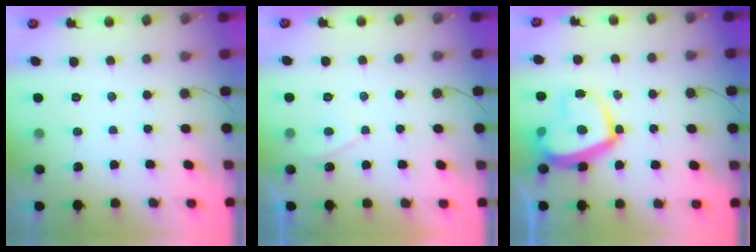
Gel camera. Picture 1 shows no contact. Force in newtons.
{"total": 2.3, "press": 2.2, "slide": 0.4}
{"total": 14.8, "press": 14.7, "slide": 1.4}